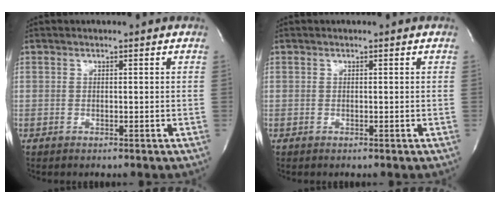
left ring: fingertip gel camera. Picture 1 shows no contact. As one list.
[{"total": 0.0}]